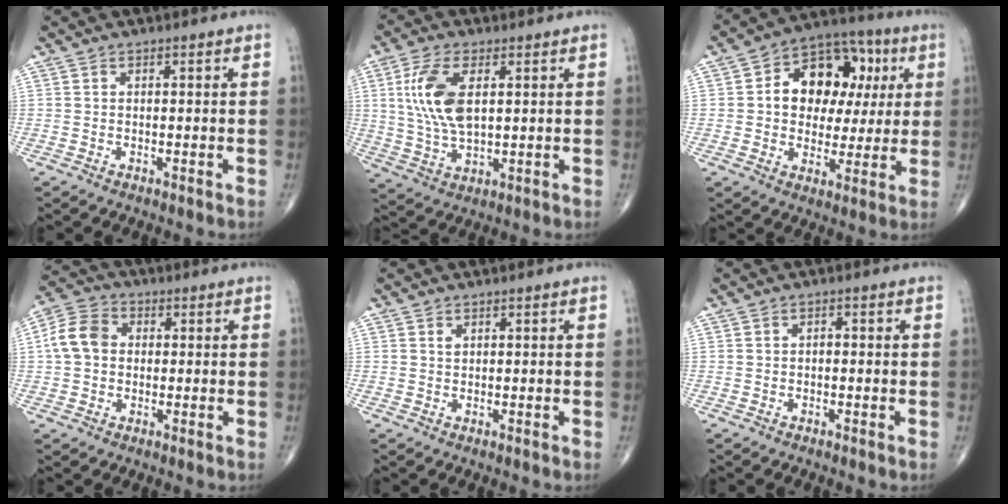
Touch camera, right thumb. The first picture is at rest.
{"total": 11.2, "force": [2.6, 5.4, 9.4], "torque": [-0.197, -0.007, 0.054]}
{"total": 16.6, "force": [3.3, 11.7, 11.3], "torque": [-0.116, 0.019, 0.045]}
{"total": 8.0, "force": [0.5, 6.3, 4.8], "torque": [-0.086, 0.022, 0.000]}
{"total": 0.7, "force": [0.4, 0.4, 0.4], "torque": [-0.003, 0.000, 0.008]}
{"total": 0.8, "force": [-0.2, 0.5, 0.6], "torque": [-0.004, 0.004, -0.005]}